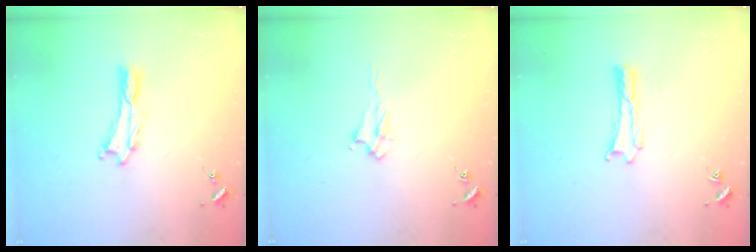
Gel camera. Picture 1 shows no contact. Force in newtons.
{"total": 2.2, "press": 2.2, "slide": 0.4}
{"total": 0.0}